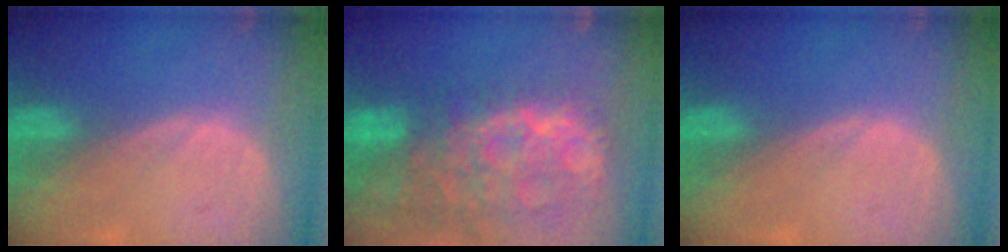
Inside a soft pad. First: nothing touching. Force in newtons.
{"total": 15.0, "press": 12.2, "slide": 8.7}
{"total": 0.0}